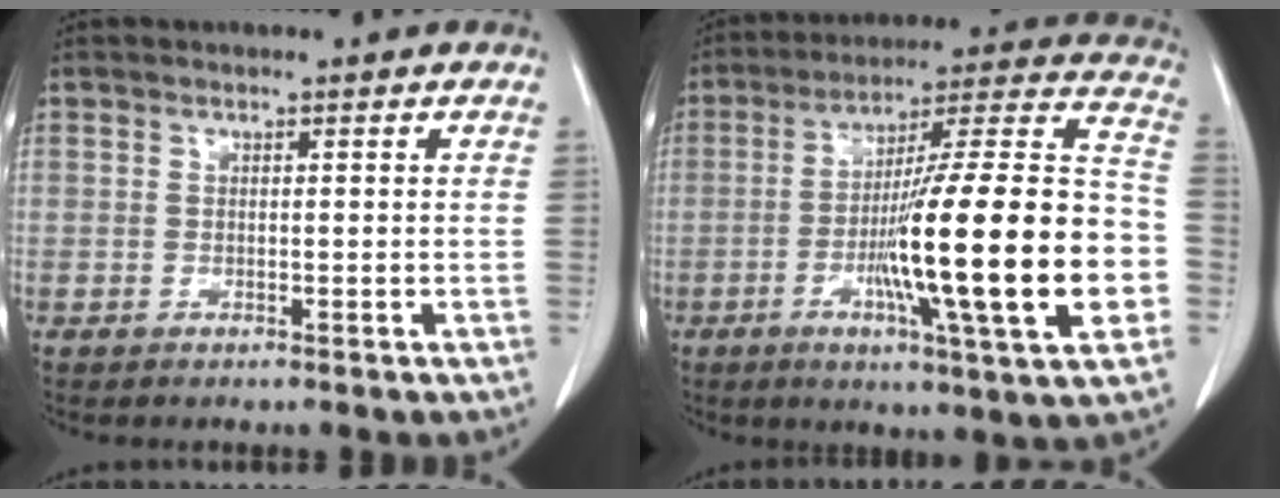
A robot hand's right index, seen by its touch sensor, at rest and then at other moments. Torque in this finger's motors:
{"motor_torque": [2.14, 0.00, 1.05, 0.21]}